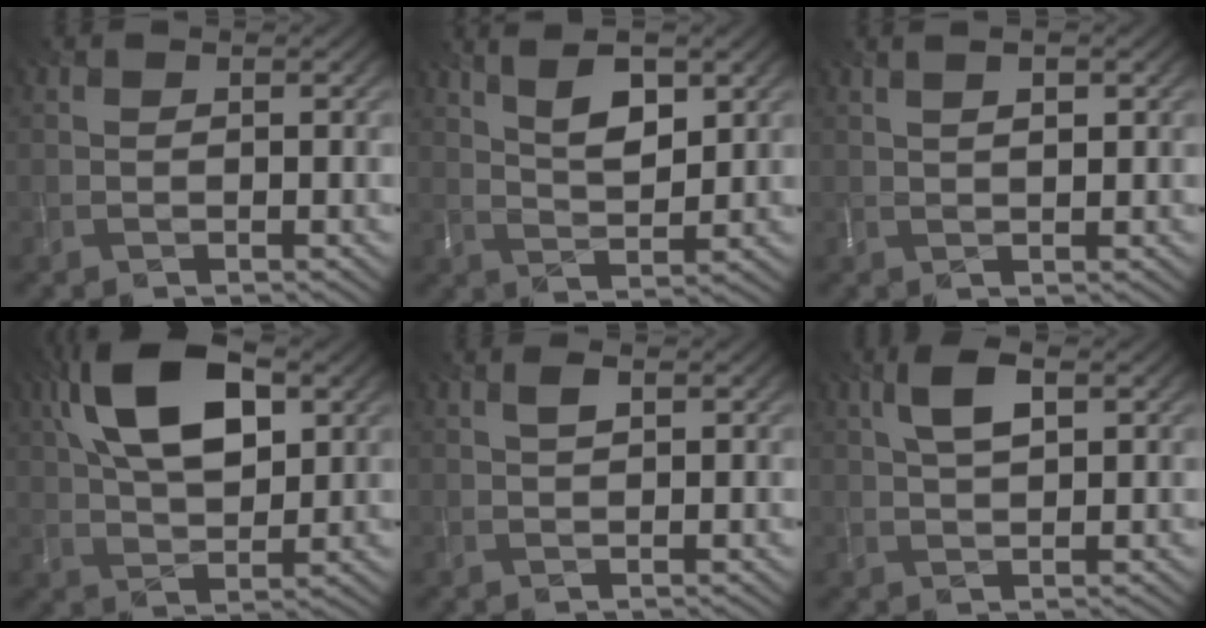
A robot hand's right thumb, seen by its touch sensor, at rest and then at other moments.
{"total": 6.6, "force": [3.4, 2.4, 5.1], "torque": [-0.102, 0.002, 0.067]}
{"total": 2.6, "force": [1.2, 0.7, 2.2], "torque": [-0.034, -0.002, 0.025]}
{"total": 13.1, "force": [4.9, 6.5, 10.2], "torque": [-0.207, 0.021, 0.085]}
{"total": 1.4, "force": [0.7, 0.5, 1.1], "torque": [-0.026, 0.002, 0.014]}
{"total": 4.3, "force": [1.7, 1.7, 3.6], "torque": [-0.081, 0.008, 0.033]}